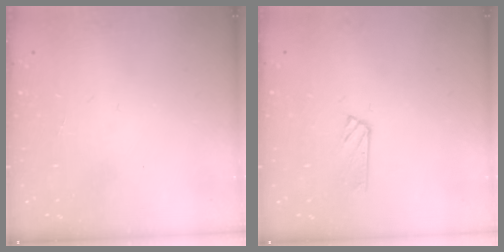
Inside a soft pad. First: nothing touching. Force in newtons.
{"total": 2.9, "press": 2.8, "slide": 0.3}